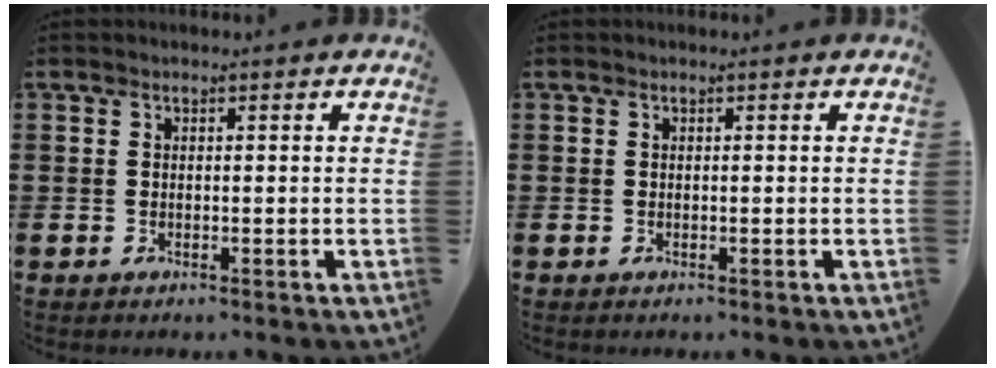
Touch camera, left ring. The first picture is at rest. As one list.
[{"total": 0.0}]